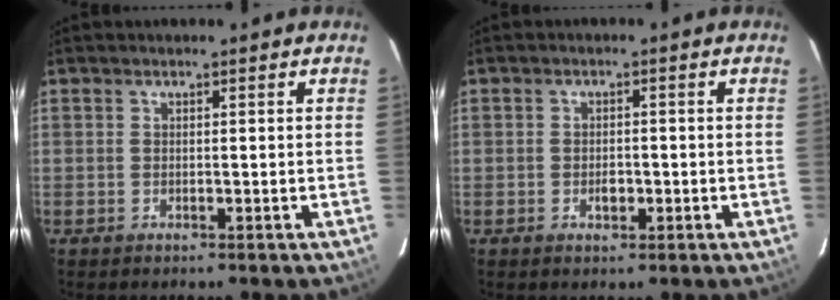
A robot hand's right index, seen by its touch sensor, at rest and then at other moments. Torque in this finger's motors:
{"motor_torque": [0.09, 0.23, -0.07, -0.05]}